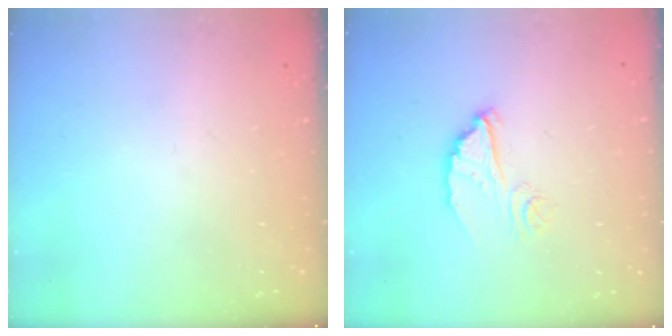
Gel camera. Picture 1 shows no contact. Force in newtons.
{"total": 7.4, "press": 7.4, "slide": 0.5}